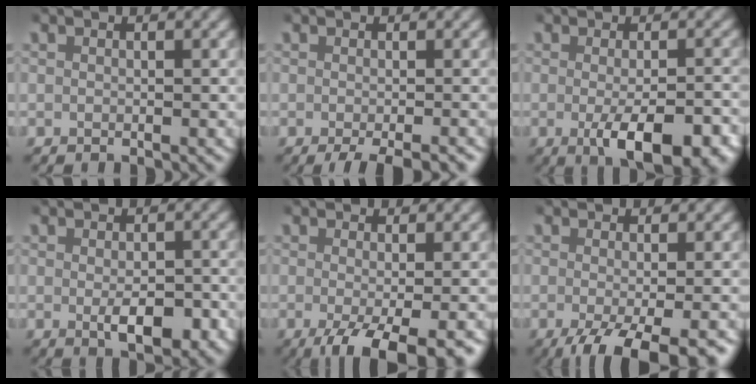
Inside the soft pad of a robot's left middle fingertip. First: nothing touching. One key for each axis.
{"total": 4.2, "fx": -3.2, "fy": 1.0, "fz": 2.5, "tx": -0.026, "ty": -0.009, "tz": -0.041}
{"total": 6.7, "fx": -2.8, "fy": 2.4, "fz": 5.6, "tx": -0.085, "ty": -0.021, "tz": -0.034}
{"total": 4.0, "fx": -1.0, "fy": 2.0, "fz": 3.4, "tx": -0.049, "ty": -0.016, "tz": -0.011}
{"total": 6.0, "fx": -3.3, "fy": 1.8, "fz": 4.7, "tx": -0.078, "ty": -0.030, "tz": -0.034}
{"total": 6.5, "fx": -3.8, "fy": 2.1, "fz": 4.8, "tx": -0.078, "ty": -0.031, "tz": -0.041}